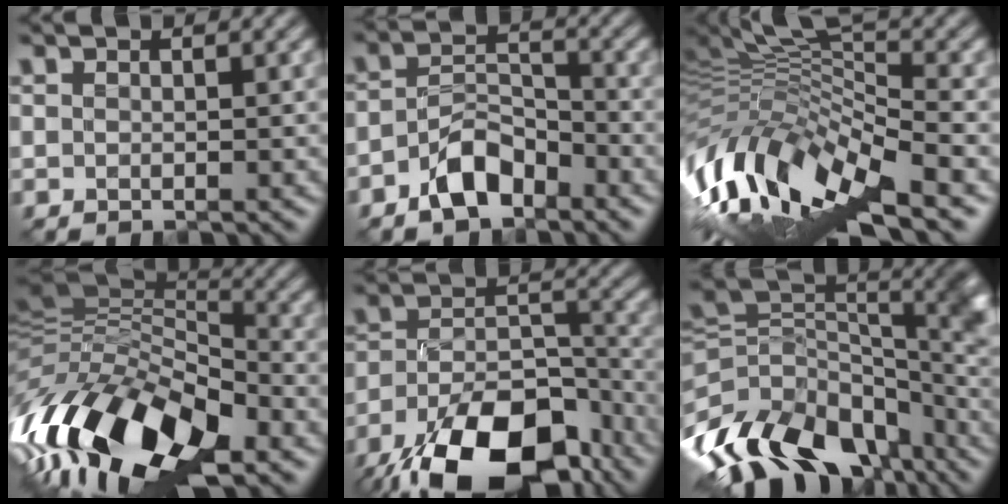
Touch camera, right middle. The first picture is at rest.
{"total": 4.1, "force": [-2.9, 2.0, 2.0], "torque": [-0.037, 0.007, -0.058]}
{"total": 13.4, "force": [-4.1, 5.1, 11.7], "torque": [-0.249, 0.010, -0.070]}
{"total": 15.2, "force": [-7.6, 6.9, 11.2], "torque": [-0.230, 0.022, -0.155]}
{"total": 14.8, "force": [-10.4, 6.7, 8.2], "torque": [-0.173, -0.014, -0.162]}
{"total": 15.6, "force": [-7.3, 10.0, 9.4], "torque": [-0.192, -0.009, -0.129]}